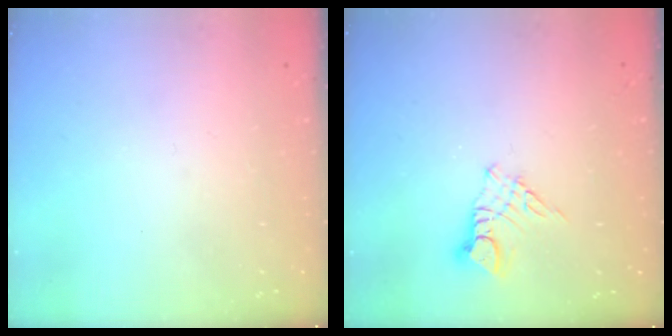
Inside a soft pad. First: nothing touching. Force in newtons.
{"total": 5.1, "press": 5.1, "slide": 0.3}